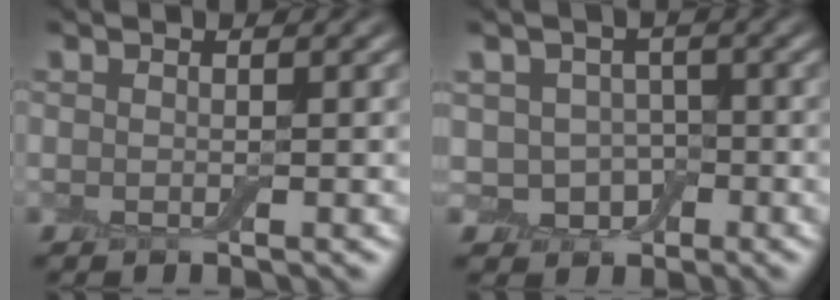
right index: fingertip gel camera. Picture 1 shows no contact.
{"total": 3.6, "force": [-0.8, 3.0, 1.8], "torque": [-0.020, -0.005, -0.018]}